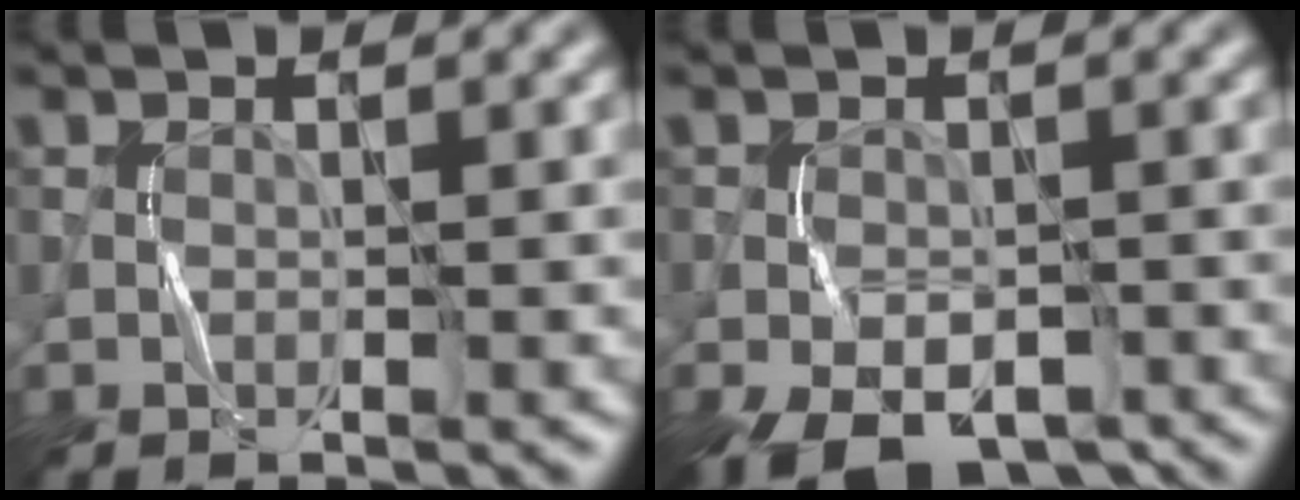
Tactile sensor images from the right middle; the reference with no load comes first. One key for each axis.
{"total": 6.8, "fx": -4.1, "fy": 4.0, "fz": 3.8, "tx": -0.066, "ty": -0.025, "tz": -0.055}